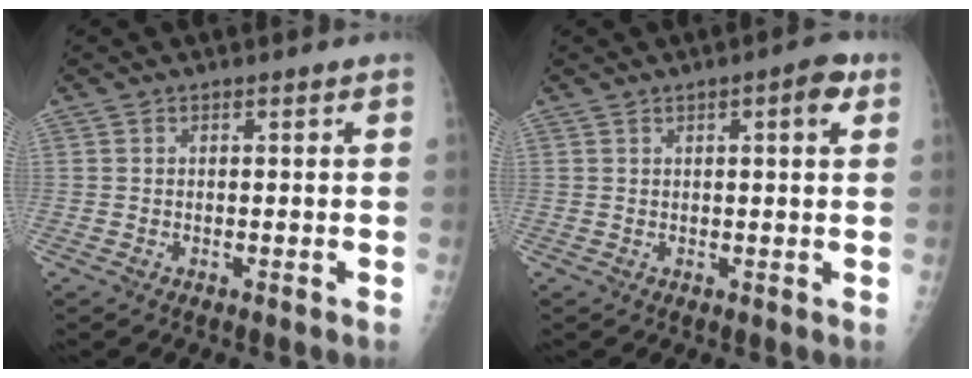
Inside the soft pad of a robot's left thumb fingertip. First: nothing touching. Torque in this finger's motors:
{"motor_torque": [-0.07, 0.30, -0.07, -0.06, 0.00]}